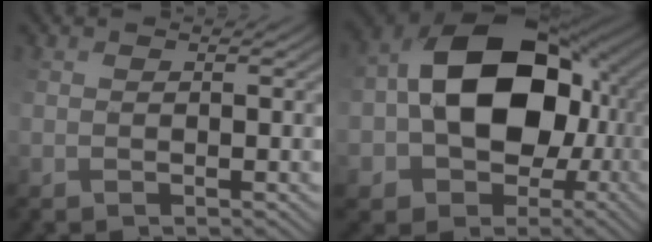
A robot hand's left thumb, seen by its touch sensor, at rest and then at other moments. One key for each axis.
{"total": 15.9, "fx": 0.7, "fy": 11.7, "fz": 10.8, "tx": -0.188, "ty": 0.013, "tz": 0.010}